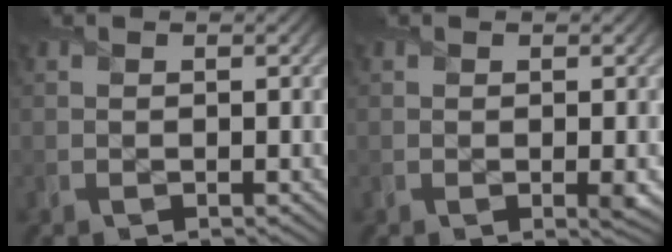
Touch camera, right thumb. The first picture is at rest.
{"total": 0.9, "force": [0.0, 0.1, 0.9], "torque": [-0.014, -0.003, -0.002]}